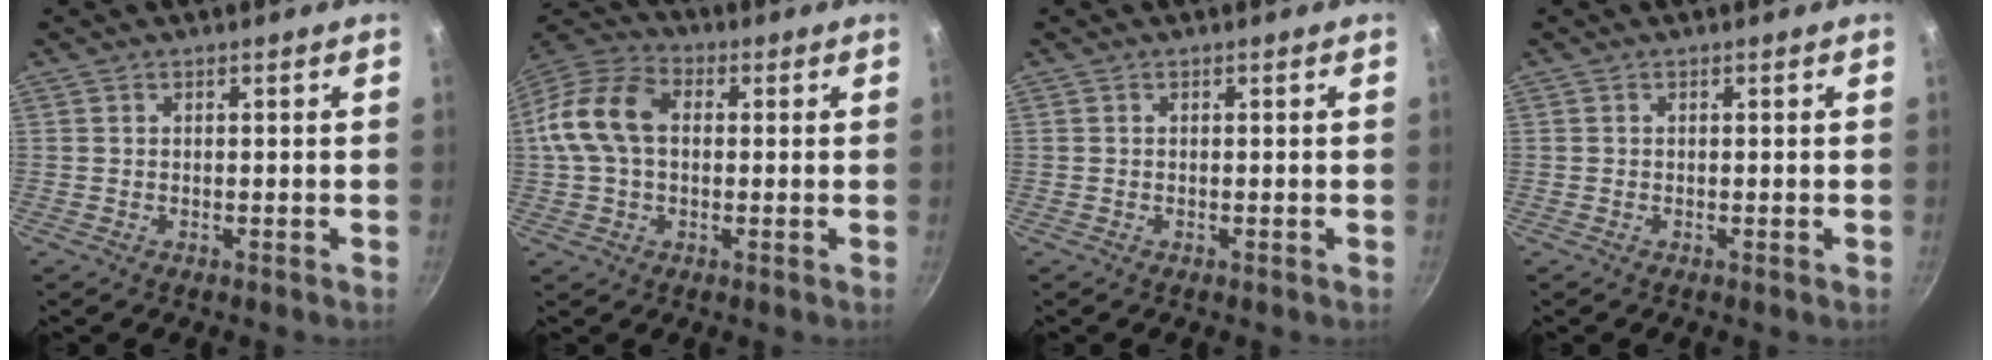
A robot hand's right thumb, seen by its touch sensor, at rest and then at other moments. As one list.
[{"total": 13.3, "force": [1.1, 9.2, 9.6], "torque": [-0.171, 0.031, 0.004]}, {"total": 0.0}, {"total": 0.0}]